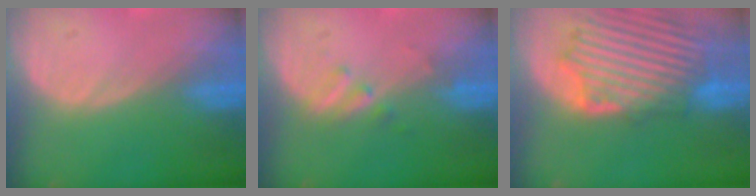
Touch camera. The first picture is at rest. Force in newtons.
{"total": 1.9, "press": 1.9, "slide": 0.3}
{"total": 12.9, "press": 11.6, "slide": 5.7}